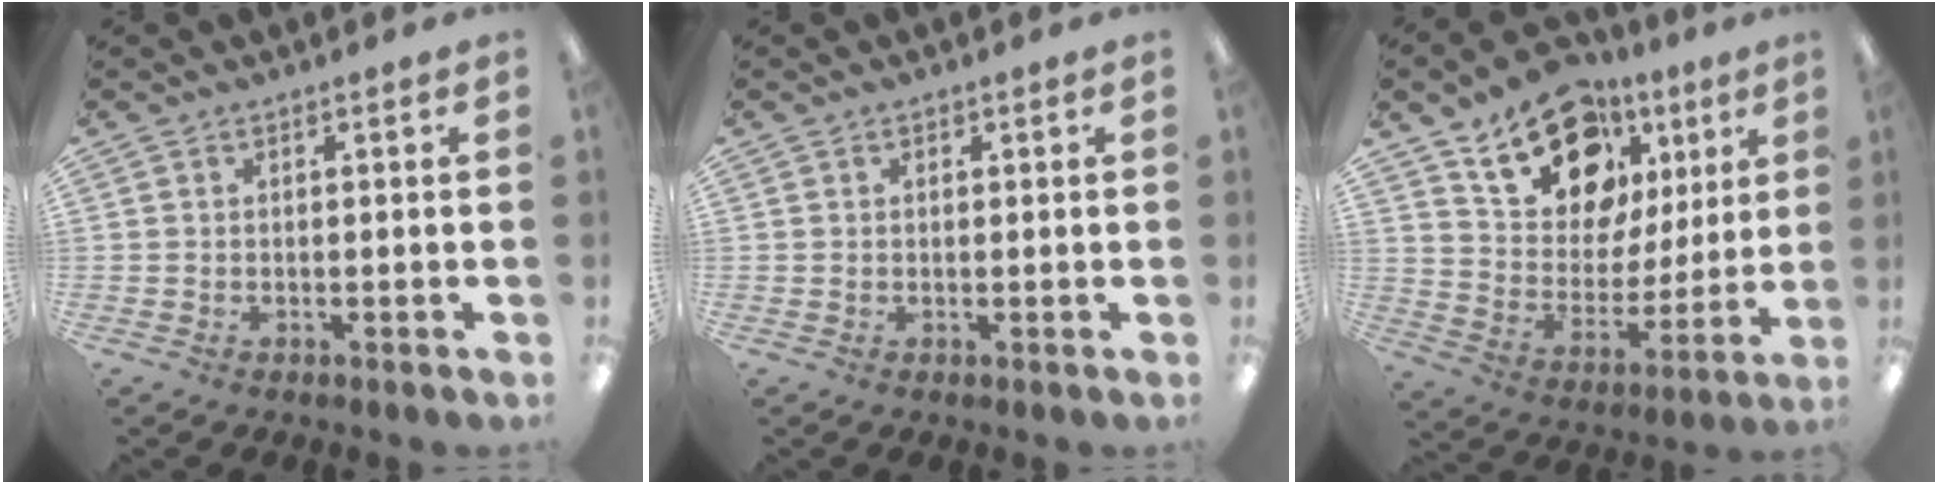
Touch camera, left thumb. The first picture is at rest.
{"total": 0.8, "force": [0.5, 0.7, 0.1], "torque": [0.006, 0.001, 0.007]}
{"total": 19.1, "force": [12.0, 12.1, 8.5], "torque": [-0.146, -0.058, 0.220]}